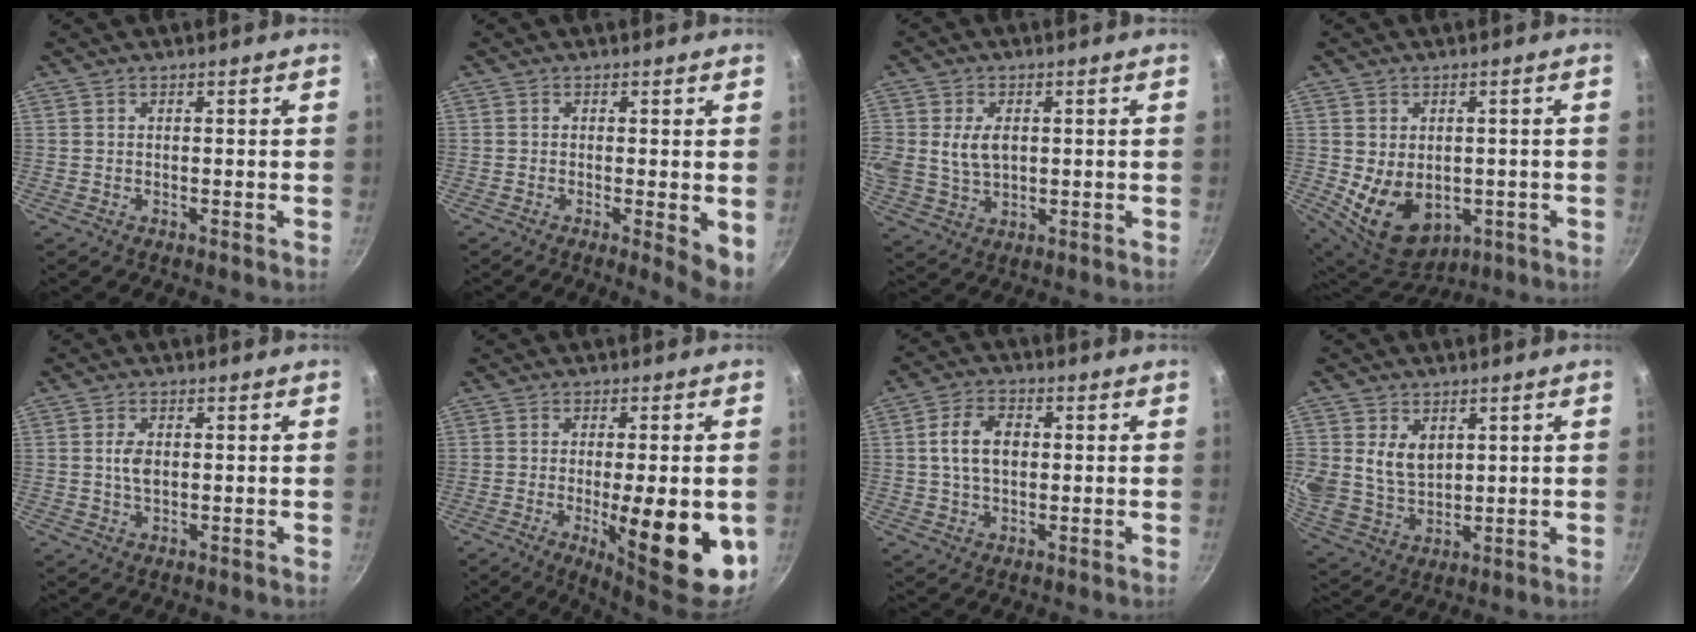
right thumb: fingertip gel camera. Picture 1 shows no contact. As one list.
[{"total": 4.8, "force": [-0.8, 1.3, 4.5], "torque": [-0.053, -0.007, -0.010]}, {"total": 8.9, "force": [1.3, 6.4, 6.0], "torque": [-0.111, 0.001, 0.028]}, {"total": 11.6, "force": [-1.5, 8.4, 8.0], "torque": [-0.109, -0.014, 0.005]}, {"total": 3.3, "force": [0.2, 2.0, 2.6], "torque": [-0.042, 0.000, 0.003]}, {"total": 16.0, "force": [-4.0, 4.5, 14.9], "torque": [-0.186, -0.001, -0.046]}, {"total": 7.9, "force": [0.8, 5.3, 5.9], "torque": [-0.094, 0.014, 0.010]}, {"total": 9.9, "force": [3.0, 7.4, 5.9], "torque": [-0.102, -0.022, 0.069]}]